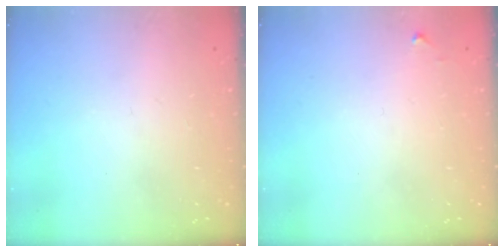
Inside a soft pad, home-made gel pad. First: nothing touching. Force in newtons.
{"total": 3.9, "press": 3.9, "slide": 0.6}